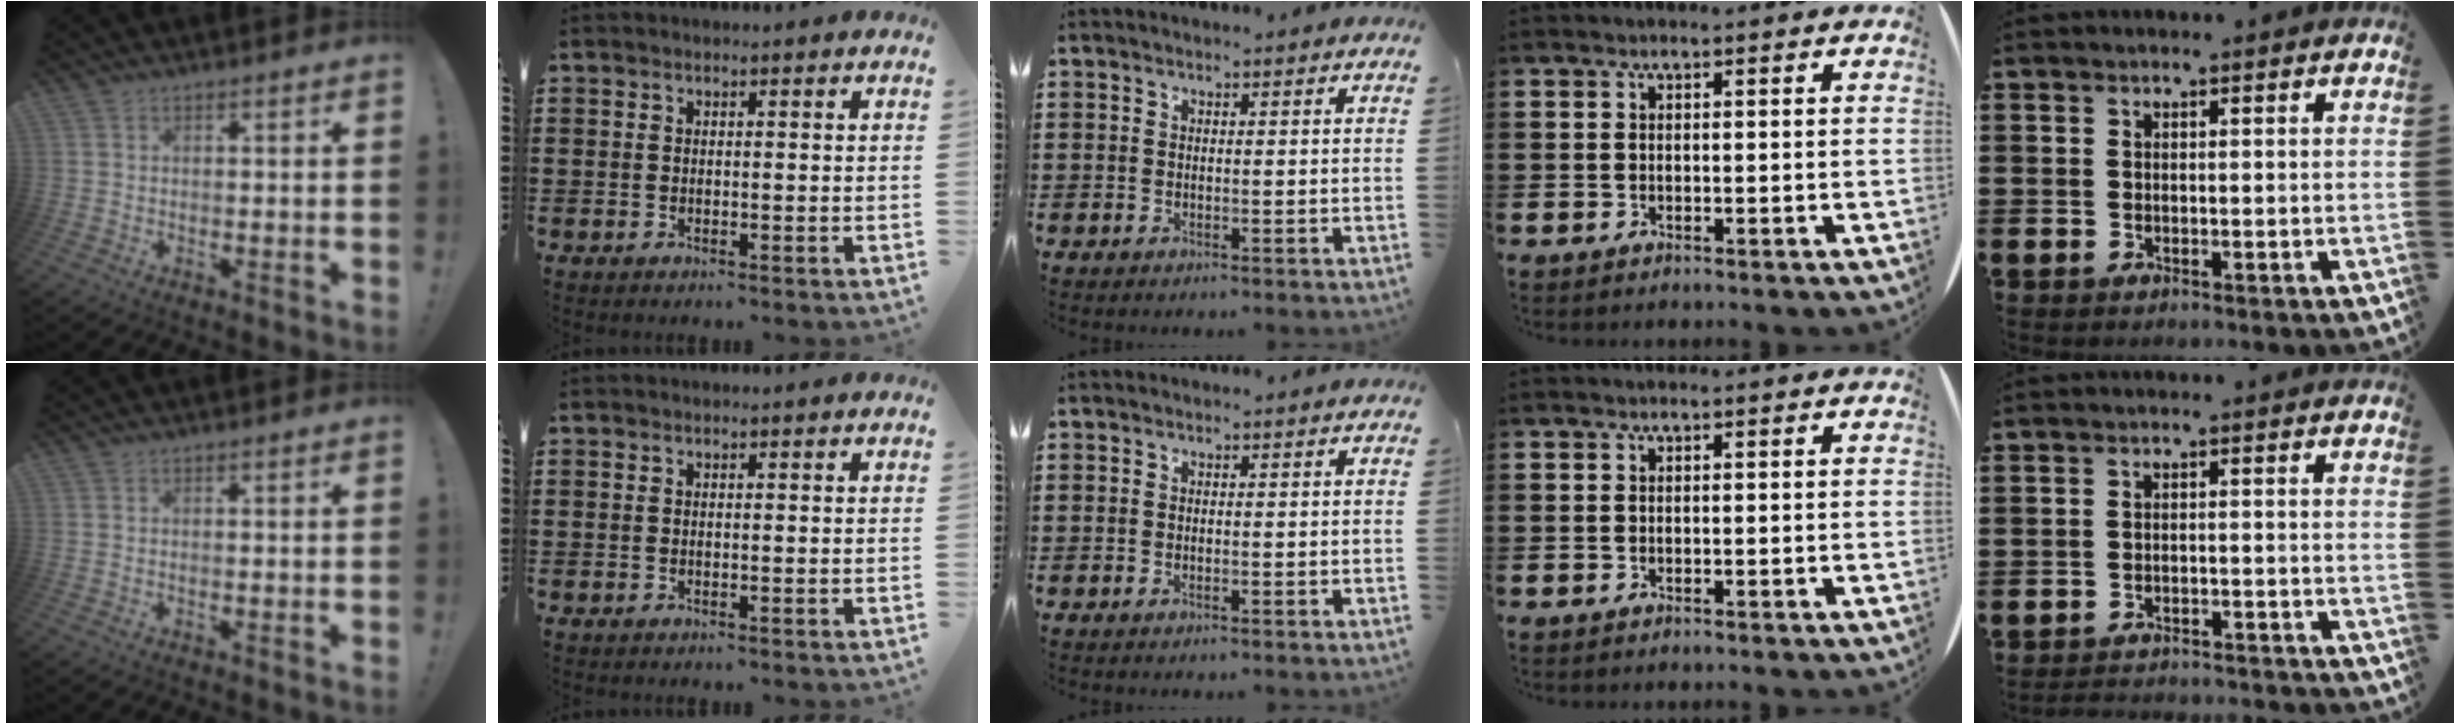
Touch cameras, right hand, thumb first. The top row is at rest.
{"little": {"total": 2.3, "force": [-2.3, -0.1, -0.1], "torque": [-0.003, 0.004, -0.050]}}